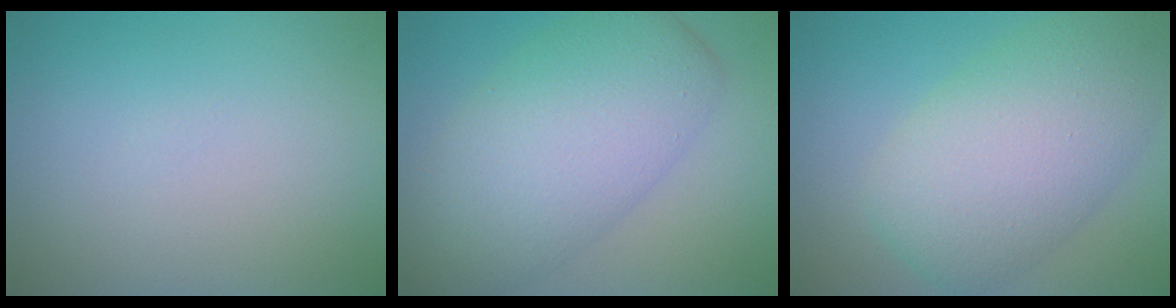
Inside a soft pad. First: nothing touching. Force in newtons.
{"total": 8.6, "press": 8.5, "slide": 0.5}
{"total": 8.3, "press": 8.3, "slide": 0.2}